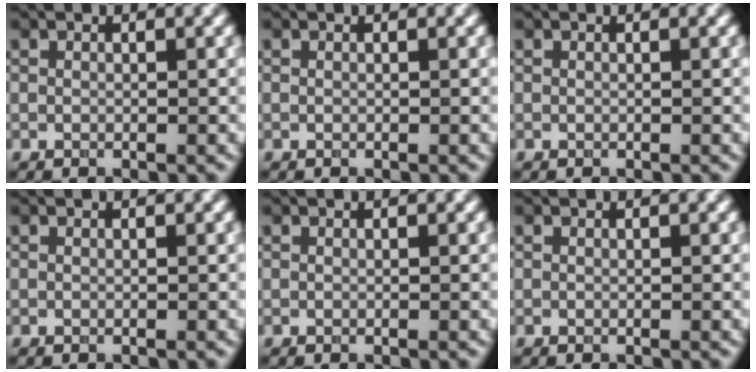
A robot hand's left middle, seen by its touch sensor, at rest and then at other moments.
{"total": 0.0}
{"total": 0.0}
{"total": 0.0}
{"total": 0.0}
{"total": 0.0}